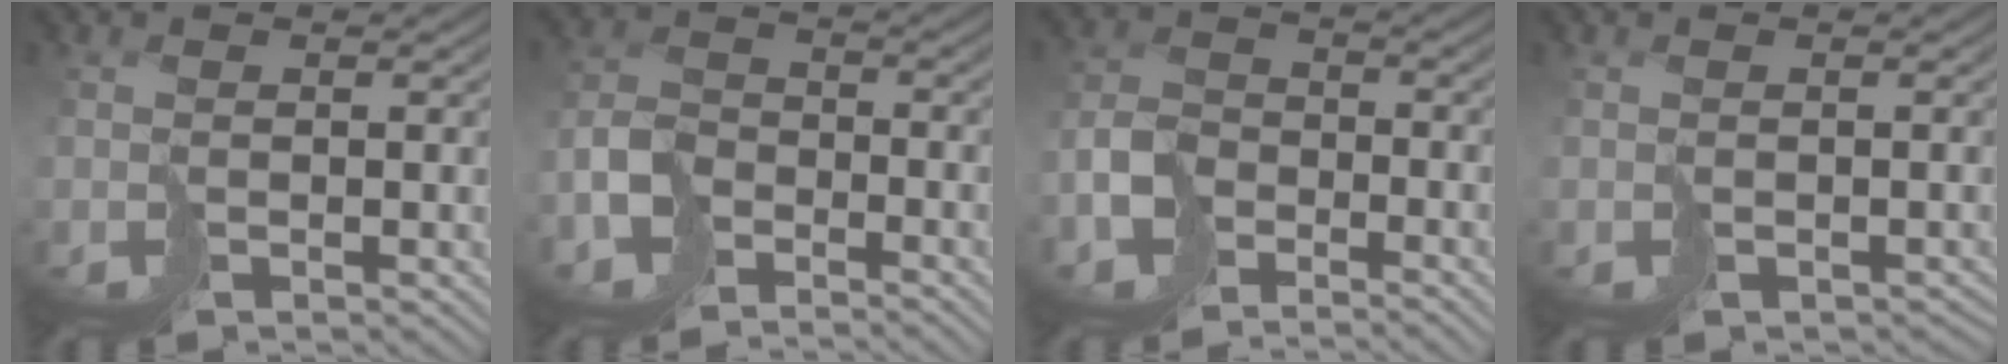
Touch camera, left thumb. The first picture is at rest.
{"total": 5.0, "force": [-4.0, 2.6, 1.5], "torque": [-0.026, -0.001, -0.092]}
{"total": 4.8, "force": [-3.7, 2.5, 1.6], "torque": [-0.027, -0.001, -0.085]}
{"total": 1.5, "force": [-0.7, 1.0, 0.7], "torque": [-0.009, -0.010, -0.008]}